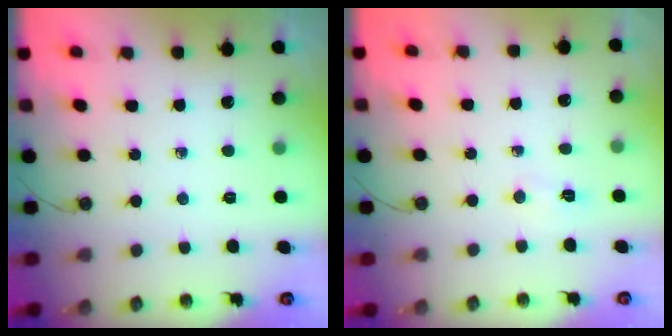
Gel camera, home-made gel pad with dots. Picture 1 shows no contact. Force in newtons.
{"total": 4.1, "press": 2.2, "slide": 3.4}